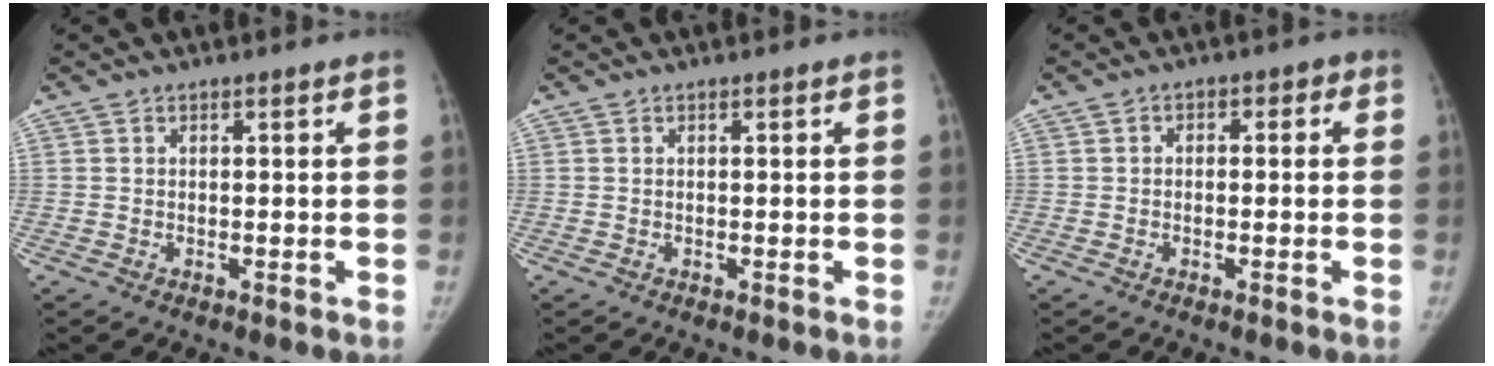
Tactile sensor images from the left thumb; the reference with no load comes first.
{"total": 0.0}
{"total": 2.3, "force": [-0.3, 1.8, 1.3], "torque": [0.006, 0.006, -0.019]}